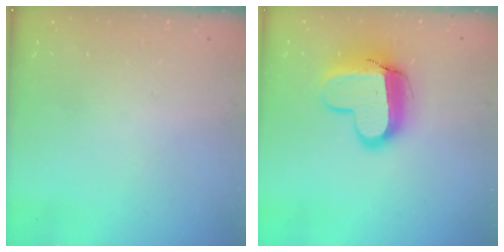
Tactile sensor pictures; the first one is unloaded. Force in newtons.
{"total": 12.7, "press": 12.7, "slide": 1.4}